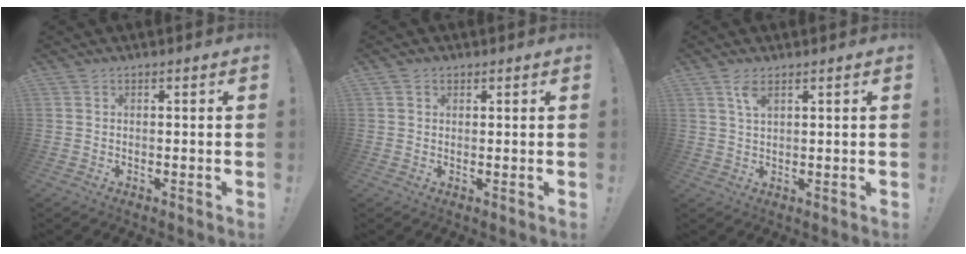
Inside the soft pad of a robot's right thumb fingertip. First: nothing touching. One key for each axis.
{"total": 1.2, "fx": 0.6, "fy": 1.0, "fz": 0.2, "tx": -0.005, "ty": 0.001, "tz": 0.011}
{"total": 4.2, "fx": 2.2, "fy": 1.7, "fz": 3.1, "tx": -0.053, "ty": -0.006, "tz": 0.037}